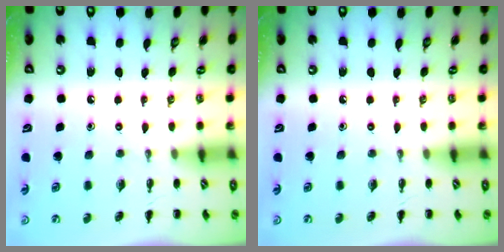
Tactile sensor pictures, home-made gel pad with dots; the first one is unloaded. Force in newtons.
{"total": 0.0}